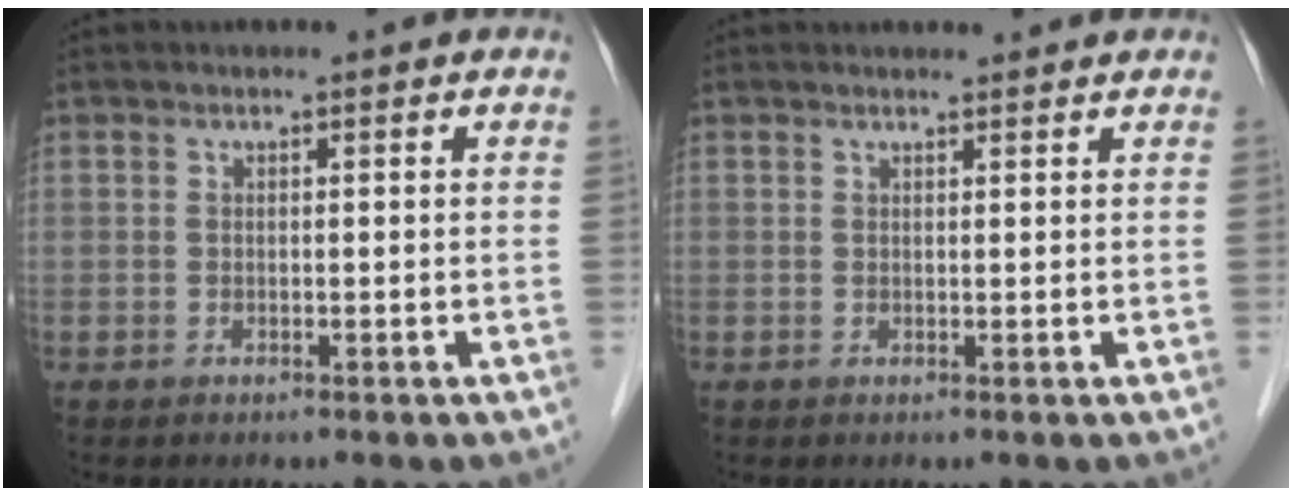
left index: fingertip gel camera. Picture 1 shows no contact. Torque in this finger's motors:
{"motor_torque": [0.16, -0.29, 0.00, -0.01]}